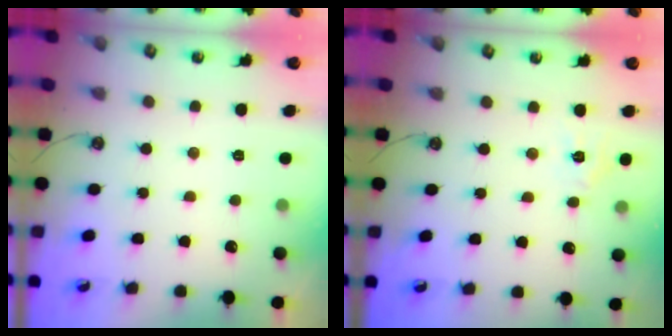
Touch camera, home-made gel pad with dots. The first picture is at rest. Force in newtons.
{"total": 4.0, "press": 4.0, "slide": 0.2}